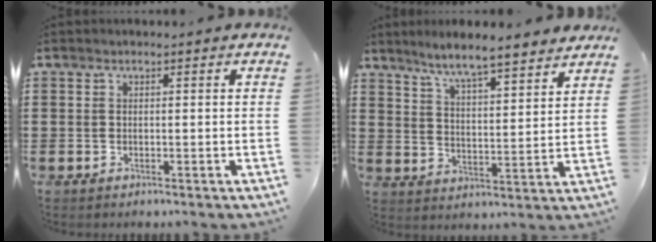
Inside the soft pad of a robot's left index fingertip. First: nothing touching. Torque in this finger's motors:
{"motor_torque": [1.24, -0.89, 0.34, 0.15]}